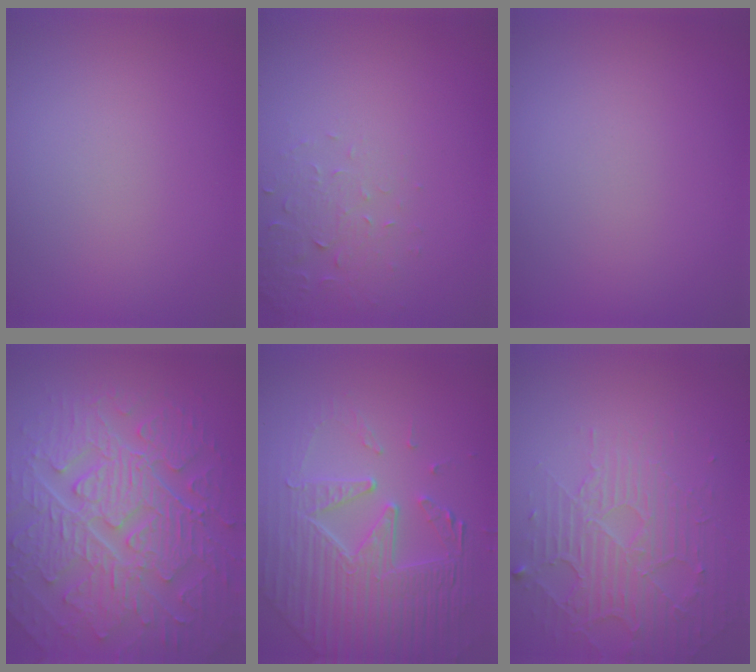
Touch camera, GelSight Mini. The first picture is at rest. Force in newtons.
{"total": 2.2, "press": 2.2, "slide": 0.4}
{"total": 0.0}
{"total": 10.3, "press": 6.9, "slide": 7.7}
{"total": 8.0, "press": 5.6, "slide": 5.7}
{"total": 5.7, "press": 3.4, "slide": 4.6}